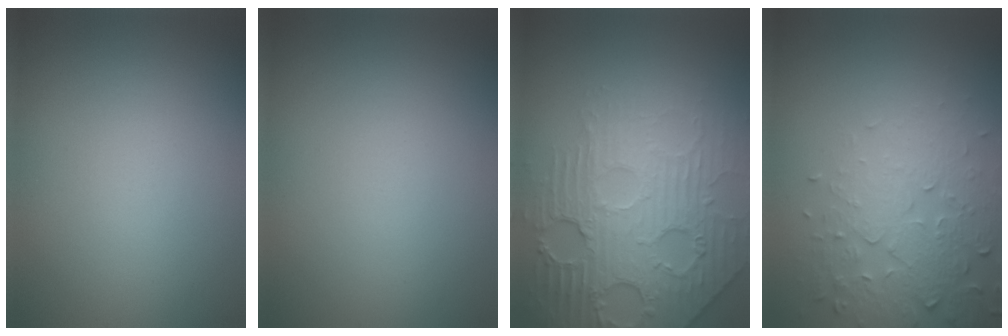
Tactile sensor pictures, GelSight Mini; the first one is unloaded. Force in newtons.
{"total": 0.0}
{"total": 7.3, "press": 5.4, "slide": 5.0}
{"total": 5.0, "press": 3.6, "slide": 3.4}